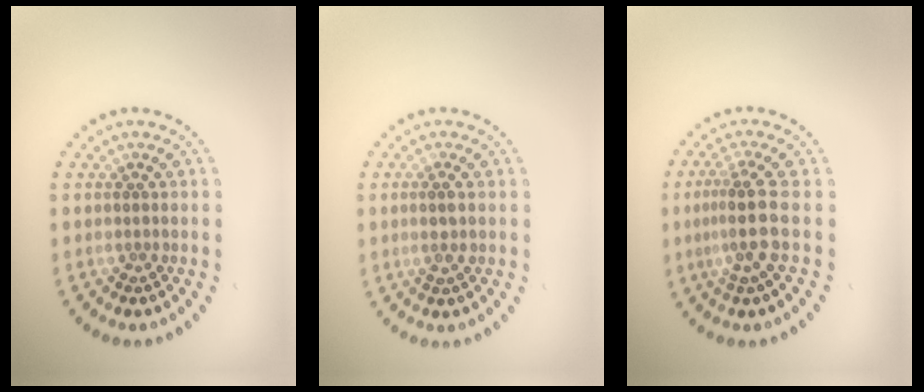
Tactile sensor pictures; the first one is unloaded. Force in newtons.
{"total": 1.1, "press": 0.9, "slide": 0.7}
{"total": 3.3, "press": 2.5, "slide": 2.2}